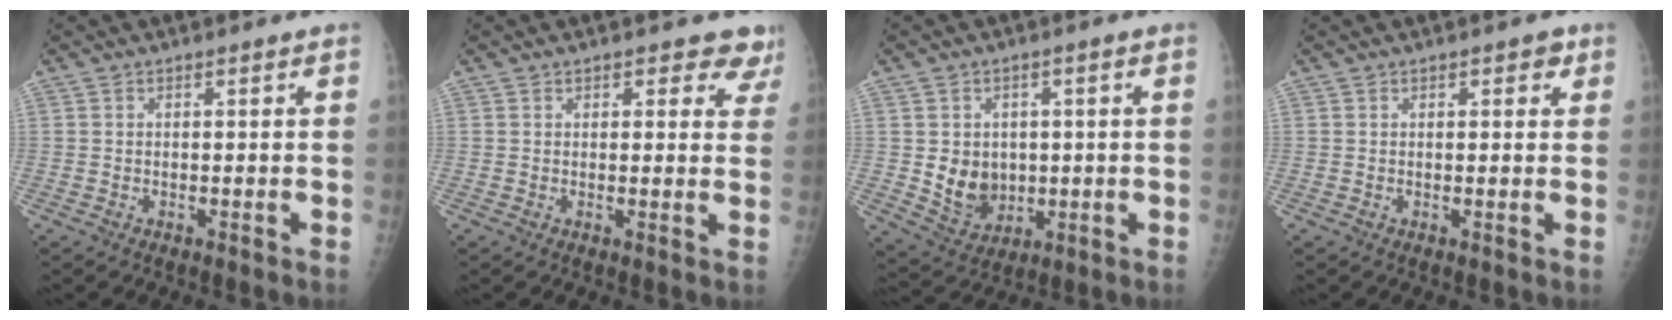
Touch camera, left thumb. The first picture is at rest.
{"total": 5.0, "force": [3.9, 2.6, 1.7], "torque": [0.024, -0.016, 0.033]}
{"total": 8.1, "force": [0.0, 6.7, 4.6], "torque": [-0.042, -0.007, 0.019]}
{"total": 2.1, "force": [1.1, 1.1, 1.4], "torque": [-0.002, -0.001, 0.010]}